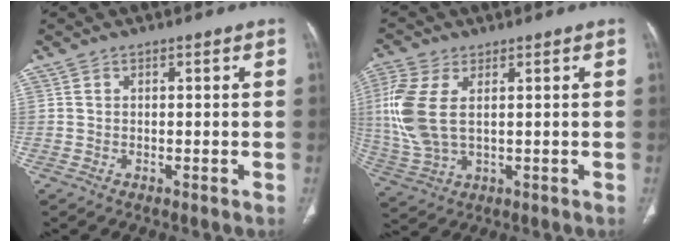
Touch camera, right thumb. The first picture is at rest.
{"total": 12.2, "force": [2.3, 6.6, 9.9], "torque": [-0.255, 0.000, 0.055]}